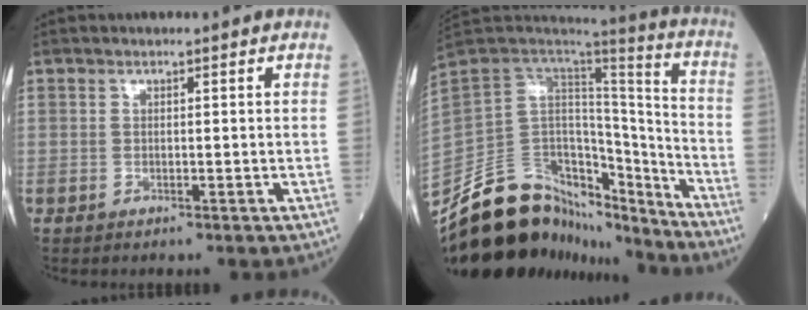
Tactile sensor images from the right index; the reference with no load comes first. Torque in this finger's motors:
{"motor_torque": [1.03, -1.11, 0.29, 0.00]}